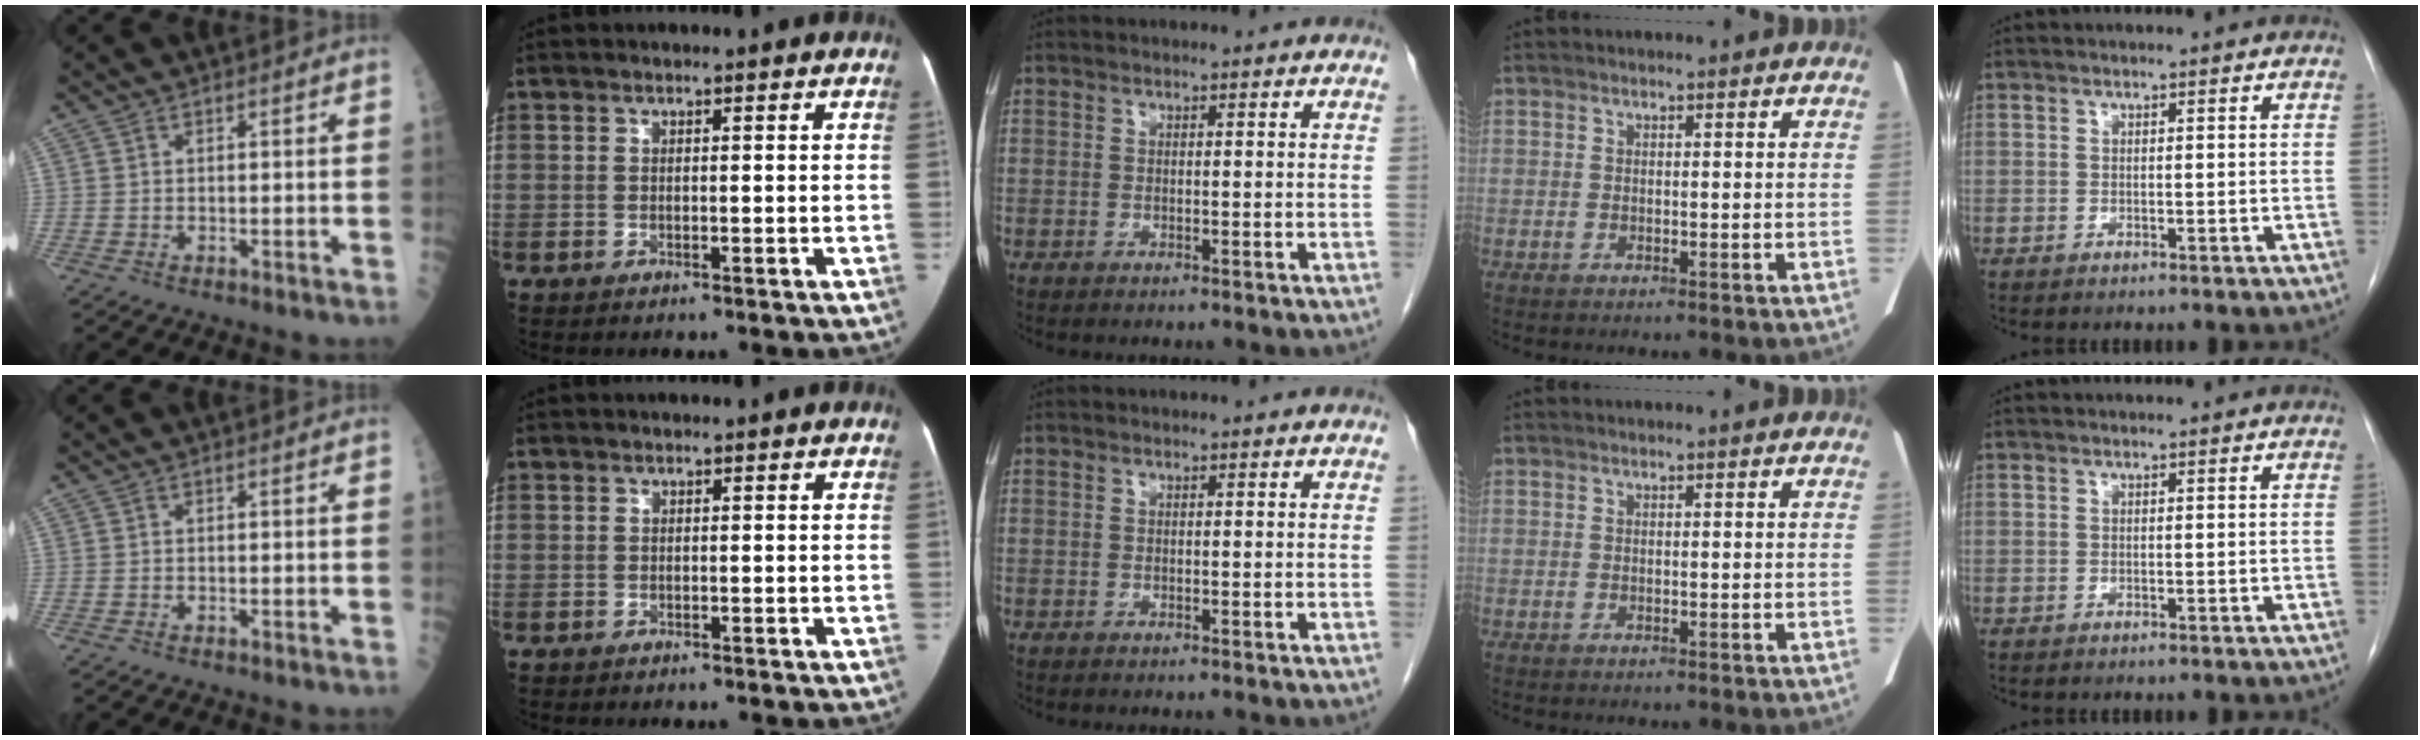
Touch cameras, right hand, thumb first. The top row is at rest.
{"index": {"total": 0.7, "force": [-0.1, 0.7, -0.1], "torque": [0.007, 0.006, -0.004]}}